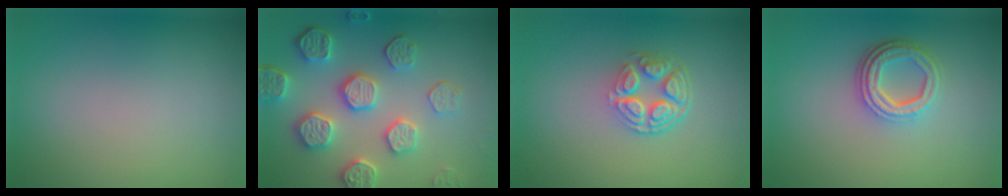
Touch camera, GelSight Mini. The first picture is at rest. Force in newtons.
{"total": 6.1, "press": 5.3, "slide": 3.0}
{"total": 4.4, "press": 3.2, "slide": 3.0}
{"total": 4.2, "press": 3.2, "slide": 2.8}